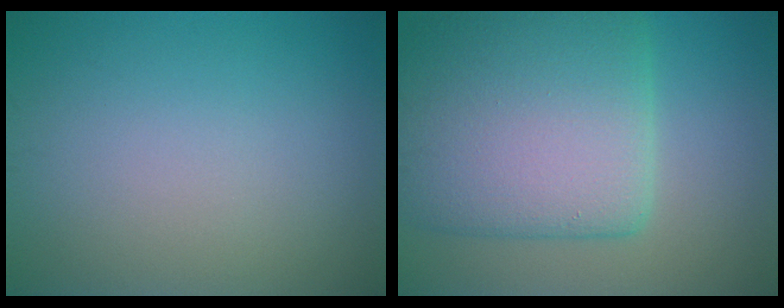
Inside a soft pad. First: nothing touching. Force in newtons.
{"total": 10.8, "press": 10.7, "slide": 0.7}